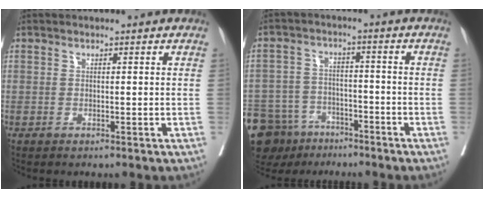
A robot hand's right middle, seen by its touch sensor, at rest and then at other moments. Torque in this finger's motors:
{"motor_torque": [1.14, -1.00, 1.05, 0.21]}